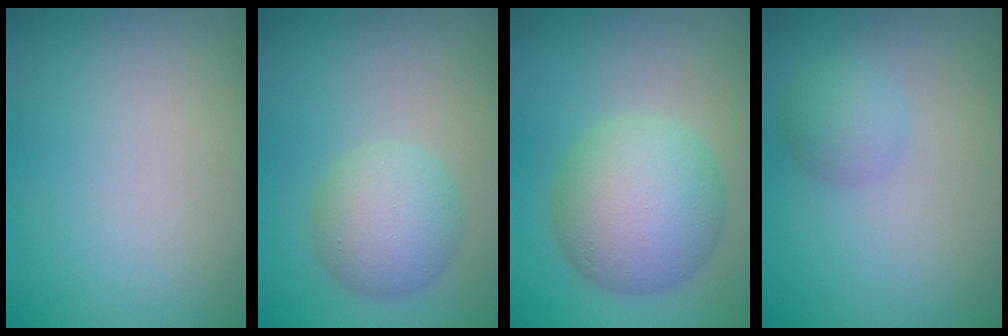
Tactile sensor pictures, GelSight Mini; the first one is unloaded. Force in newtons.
{"total": 4.5, "press": 4.5, "slide": 0.4}
{"total": 7.9, "press": 7.9, "slide": 0.5}
{"total": 2.1, "press": 2.1, "slide": 0.1}